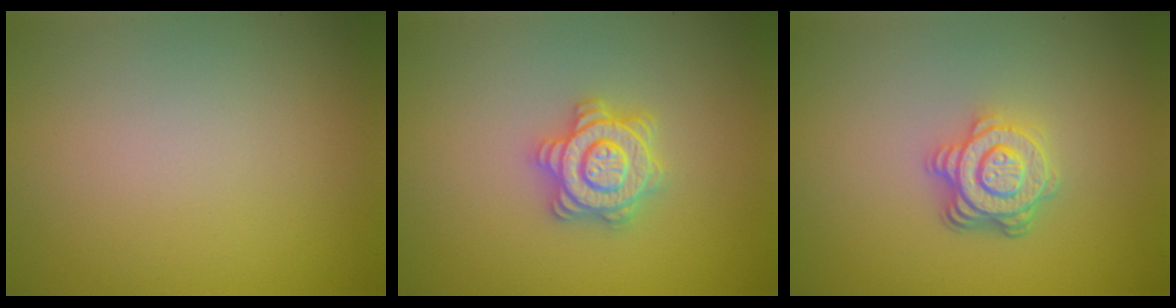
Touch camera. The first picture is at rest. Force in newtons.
{"total": 4.4, "press": 4.3, "slide": 0.7}
{"total": 4.6, "press": 3.4, "slide": 3.0}